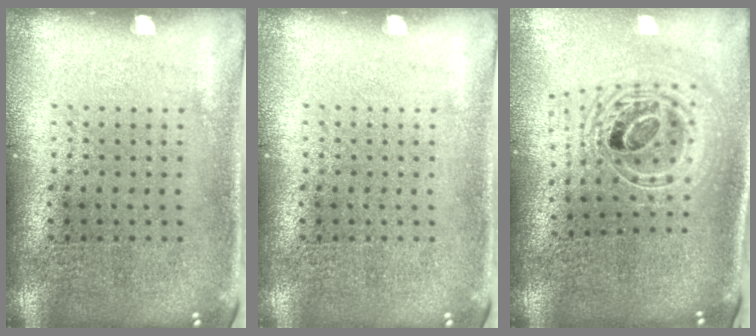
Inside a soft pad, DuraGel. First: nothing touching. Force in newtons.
{"total": 0.0}
{"total": 2.4, "press": 1.8, "slide": 1.6}